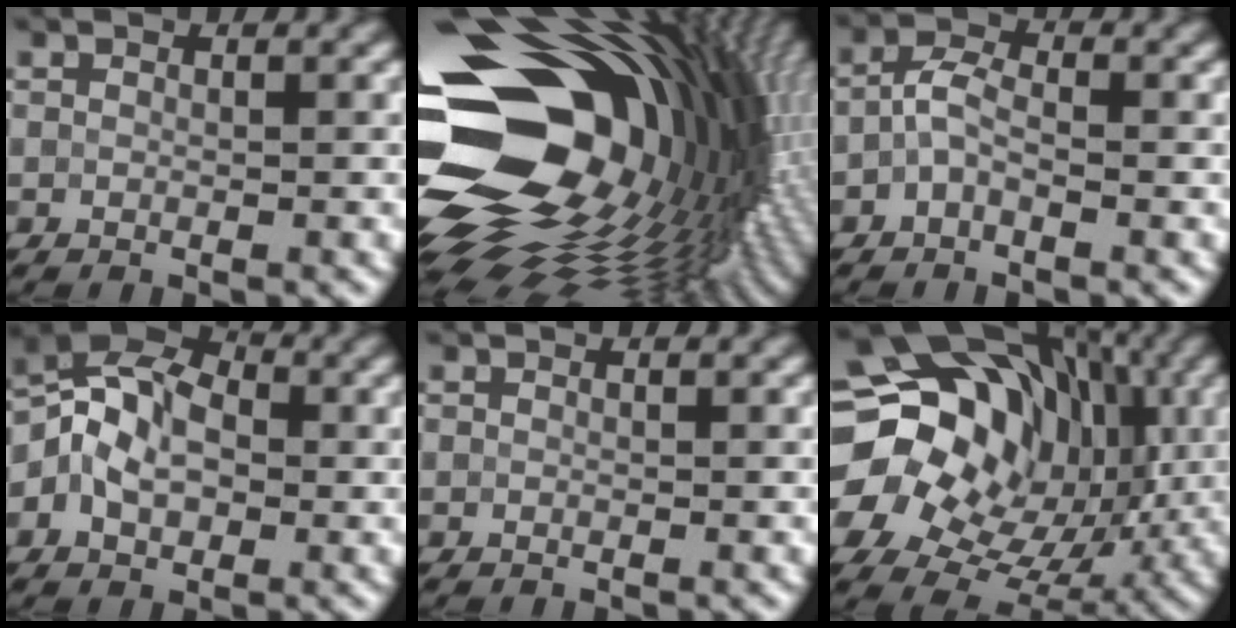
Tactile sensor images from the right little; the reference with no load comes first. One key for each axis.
{"total": 21.2, "fx": -0.3, "fy": 14.8, "fz": 15.2, "tx": -0.305, "ty": -0.038, "tz": 0.006}
{"total": 2.3, "fx": -0.8, "fy": 1.4, "fz": 1.7, "tx": -0.034, "ty": 0.009, "tz": -0.023}
{"total": 6.8, "fx": -0.4, "fy": 4.8, "fz": 4.8, "tx": -0.076, "ty": 0.014, "tz": -0.018}
{"total": 0.0}
{"total": 21.3, "fx": 4.0, "fy": 17.3, "fz": 11.6, "tx": -0.224, "ty": 0.027, "tz": 0.066}